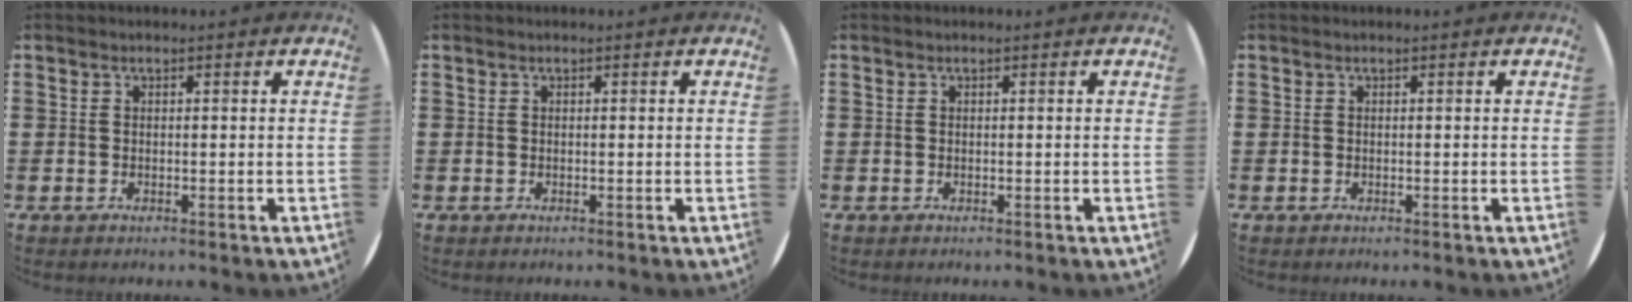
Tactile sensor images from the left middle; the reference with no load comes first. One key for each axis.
{"total": 0.0}
{"total": 0.0}
{"total": 0.0}